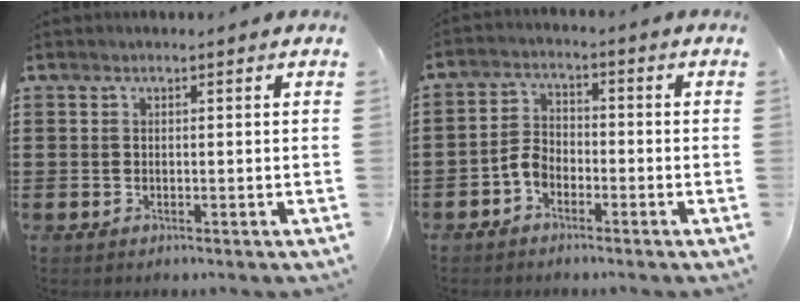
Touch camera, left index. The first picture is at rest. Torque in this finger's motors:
{"motor_torque": [0.85, 0.36, 0.37, 0.07]}